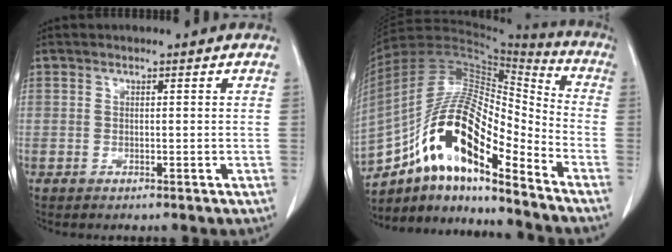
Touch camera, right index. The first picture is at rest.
{"total": 18.4, "force": [-10.9, 4.7, 14.1], "torque": [-0.266, 0.027, -0.188]}